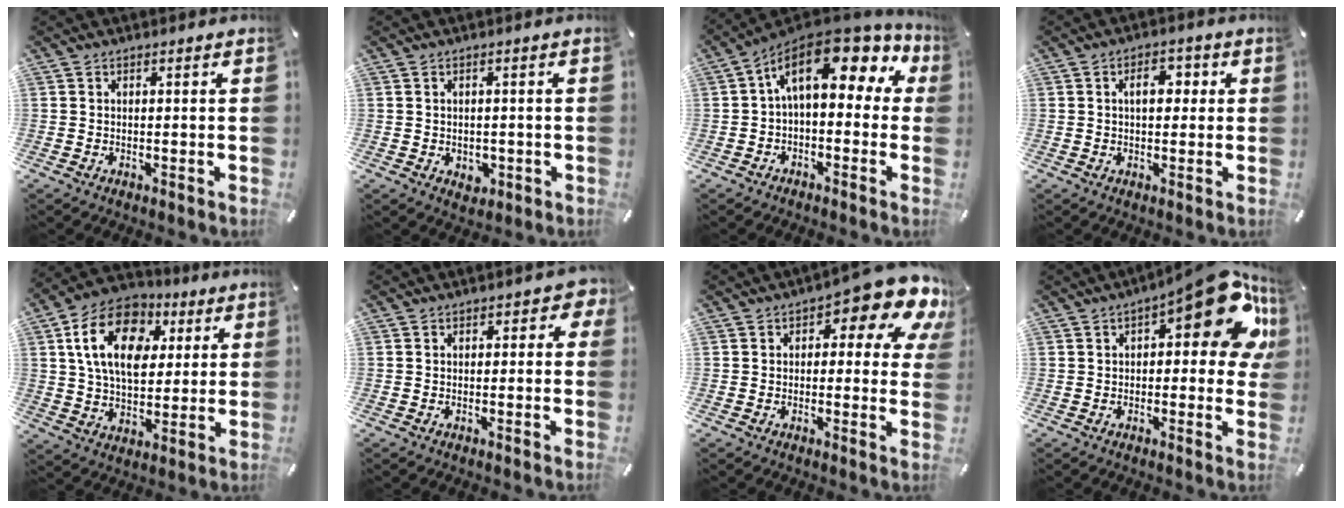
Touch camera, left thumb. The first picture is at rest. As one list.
[{"total": 2.6, "force": [-0.5, 2.4, 0.9], "torque": [-0.008, 0.001, -0.011]}, {"total": 14.3, "force": [5.9, 7.4, 10.7], "torque": [-0.171, -0.042, 0.099]}, {"total": 5.5, "force": [0.9, 3.3, 4.2], "torque": [-0.055, -0.001, 0.006]}, {"total": 17.8, "force": [5.6, 12.4, 11.5], "torque": [-0.217, -0.004, 0.099]}, {"total": 2.9, "force": [0.2, 2.0, 2.0], "torque": [-0.024, 0.003, -0.002]}, {"total": 11.8, "force": [6.4, 4.8, 8.7], "torque": [-0.114, -0.044, 0.106]}, {"total": 17.9, "force": [7.3, 7.3, 14.7], "torque": [-0.179, -0.052, 0.115]}]